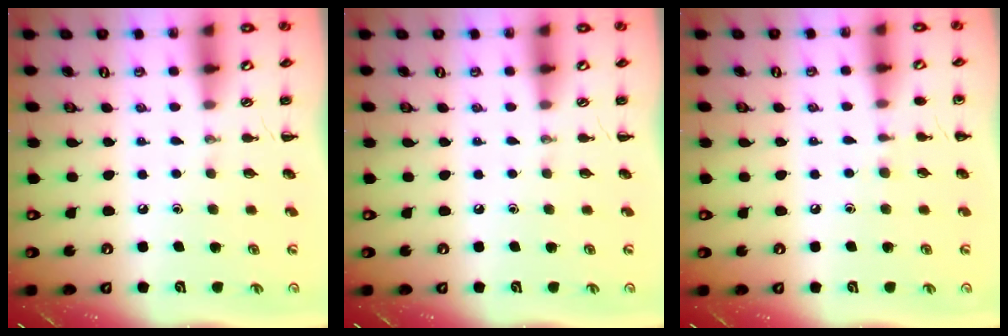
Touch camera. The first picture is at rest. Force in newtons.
{"total": 0.0}
{"total": 5.4, "press": 5.1, "slide": 1.7}